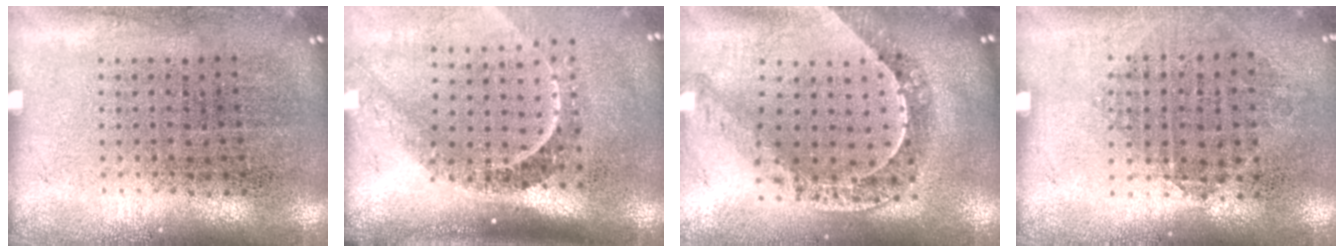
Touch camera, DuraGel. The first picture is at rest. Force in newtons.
{"total": 2.3, "press": 1.7, "slide": 1.6}
{"total": 1.2, "press": 1.2, "slide": 0.3}
{"total": 0.9, "press": 0.8, "slide": 0.4}